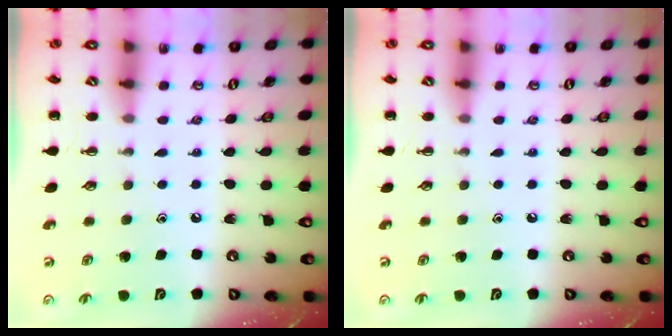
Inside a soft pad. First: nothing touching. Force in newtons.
{"total": 0.0}